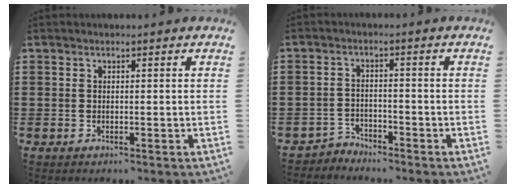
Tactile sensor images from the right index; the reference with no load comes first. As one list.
[{"total": 2.4, "force": [-2.4, 0.4, -0.3], "torque": [-0.005, 0.003, -0.053]}]